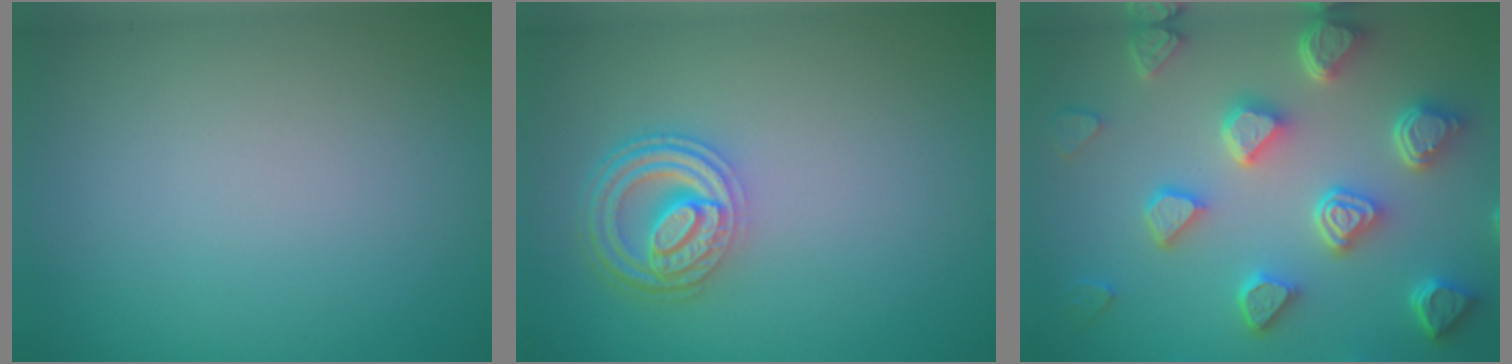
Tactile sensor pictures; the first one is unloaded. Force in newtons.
{"total": 4.5, "press": 3.5, "slide": 2.7}
{"total": 7.4, "press": 5.9, "slide": 4.5}